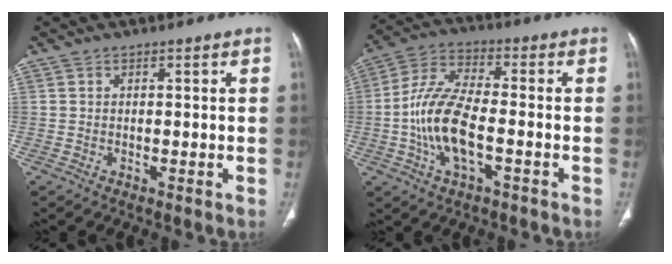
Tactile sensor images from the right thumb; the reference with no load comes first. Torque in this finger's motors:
{"motor_torque": [-0.48, 1.38, 1.47, -0.03, 0.44]}